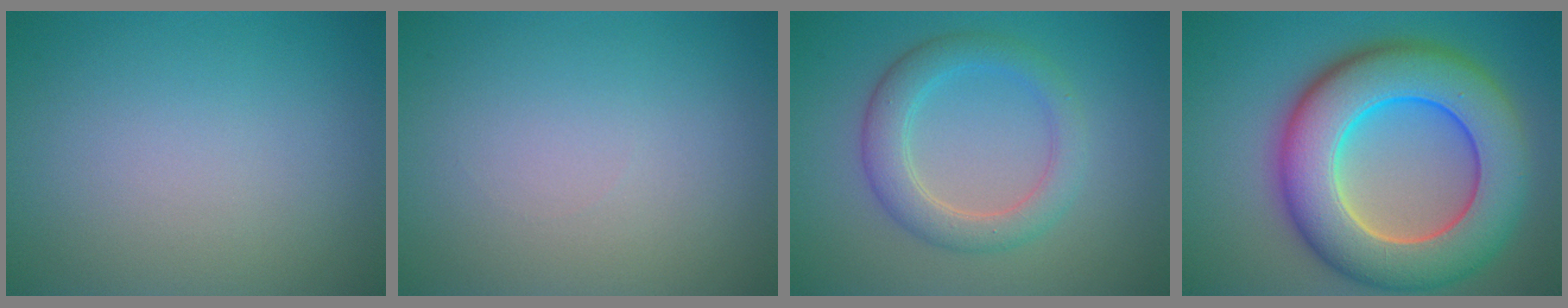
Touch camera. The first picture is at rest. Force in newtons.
{"total": 0.0}
{"total": 3.9, "press": 3.9, "slide": 0.2}
{"total": 12.3, "press": 12.3, "slide": 0.5}